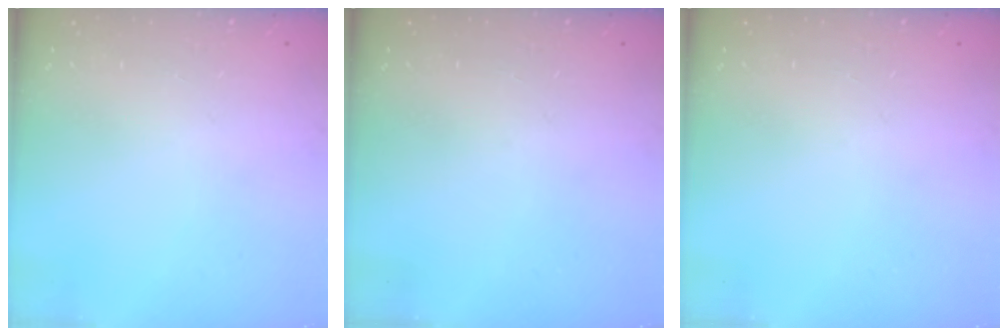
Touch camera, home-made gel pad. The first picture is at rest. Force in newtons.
{"total": 0.0}
{"total": 0.0}